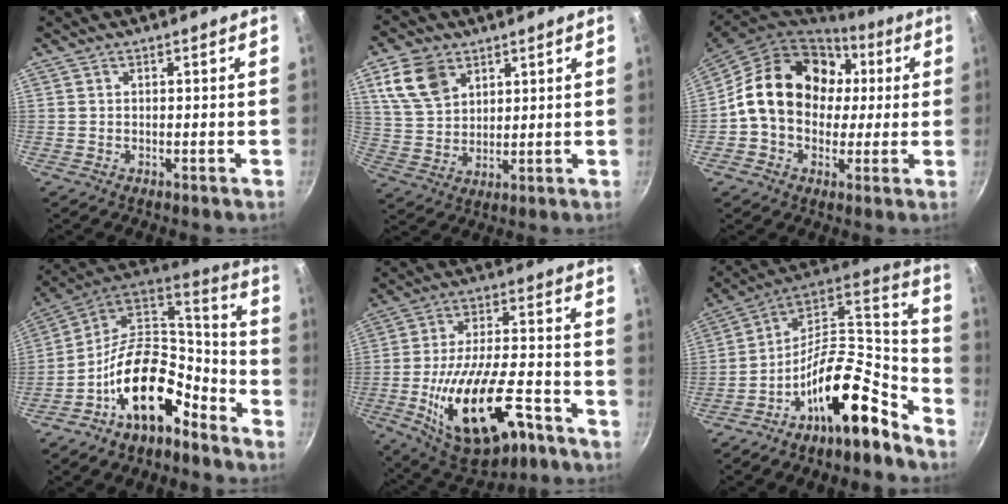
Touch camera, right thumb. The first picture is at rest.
{"total": 10.4, "force": [5.2, 7.1, 5.6], "torque": [-0.094, -0.012, 0.109]}
{"total": 19.5, "force": [2.8, 15.5, 11.5], "torque": [-0.163, 0.034, 0.037]}
{"total": 18.2, "force": [-8.9, 10.2, 12.1], "torque": [-0.170, 0.093, -0.165]}
{"total": 21.8, "force": [-9.3, 9.7, 17.2], "torque": [-0.283, 0.036, -0.142]}
{"total": 19.6, "force": [-12.2, 7.7, 13.3], "torque": [-0.164, 0.114, -0.225]}